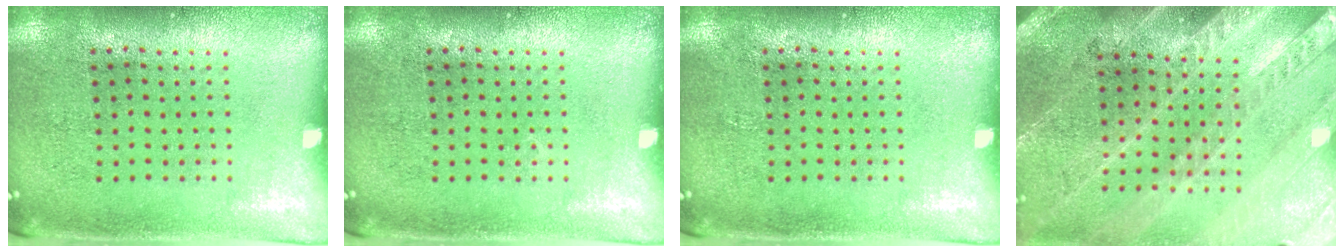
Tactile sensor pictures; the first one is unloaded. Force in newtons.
{"total": 0.0}
{"total": 0.0}
{"total": 2.9, "press": 2.6, "slide": 1.1}